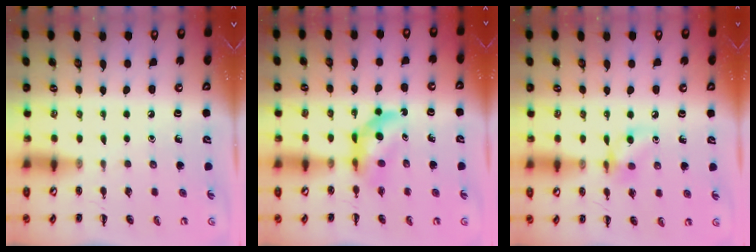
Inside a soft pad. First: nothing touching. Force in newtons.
{"total": 5.8, "press": 5.7, "slide": 1.1}
{"total": 7.0, "press": 7.0, "slide": 0.4}